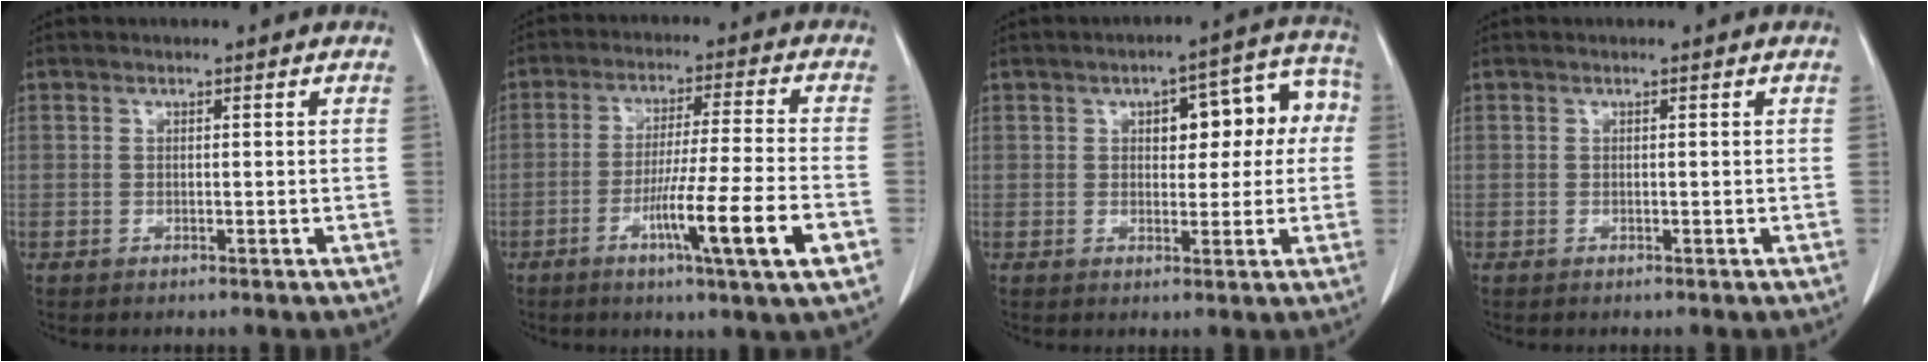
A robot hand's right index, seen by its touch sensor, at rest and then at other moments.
{"total": 12.6, "force": [-5.0, -1.0, 11.5], "torque": [-0.199, -0.018, -0.083]}
{"total": 9.7, "force": [1.7, 4.4, 8.5], "torque": [-0.091, 0.045, 0.020]}
{"total": 0.0}